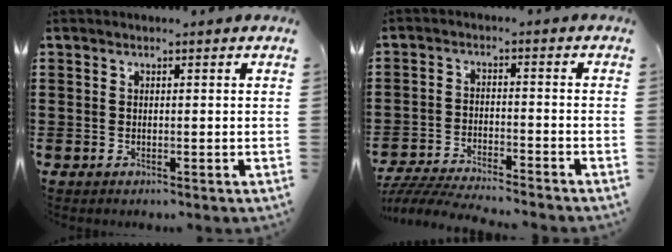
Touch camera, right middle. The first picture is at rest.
{"total": 5.2, "force": [-5.0, 0.2, 1.0], "torque": [-0.029, -0.004, -0.103]}